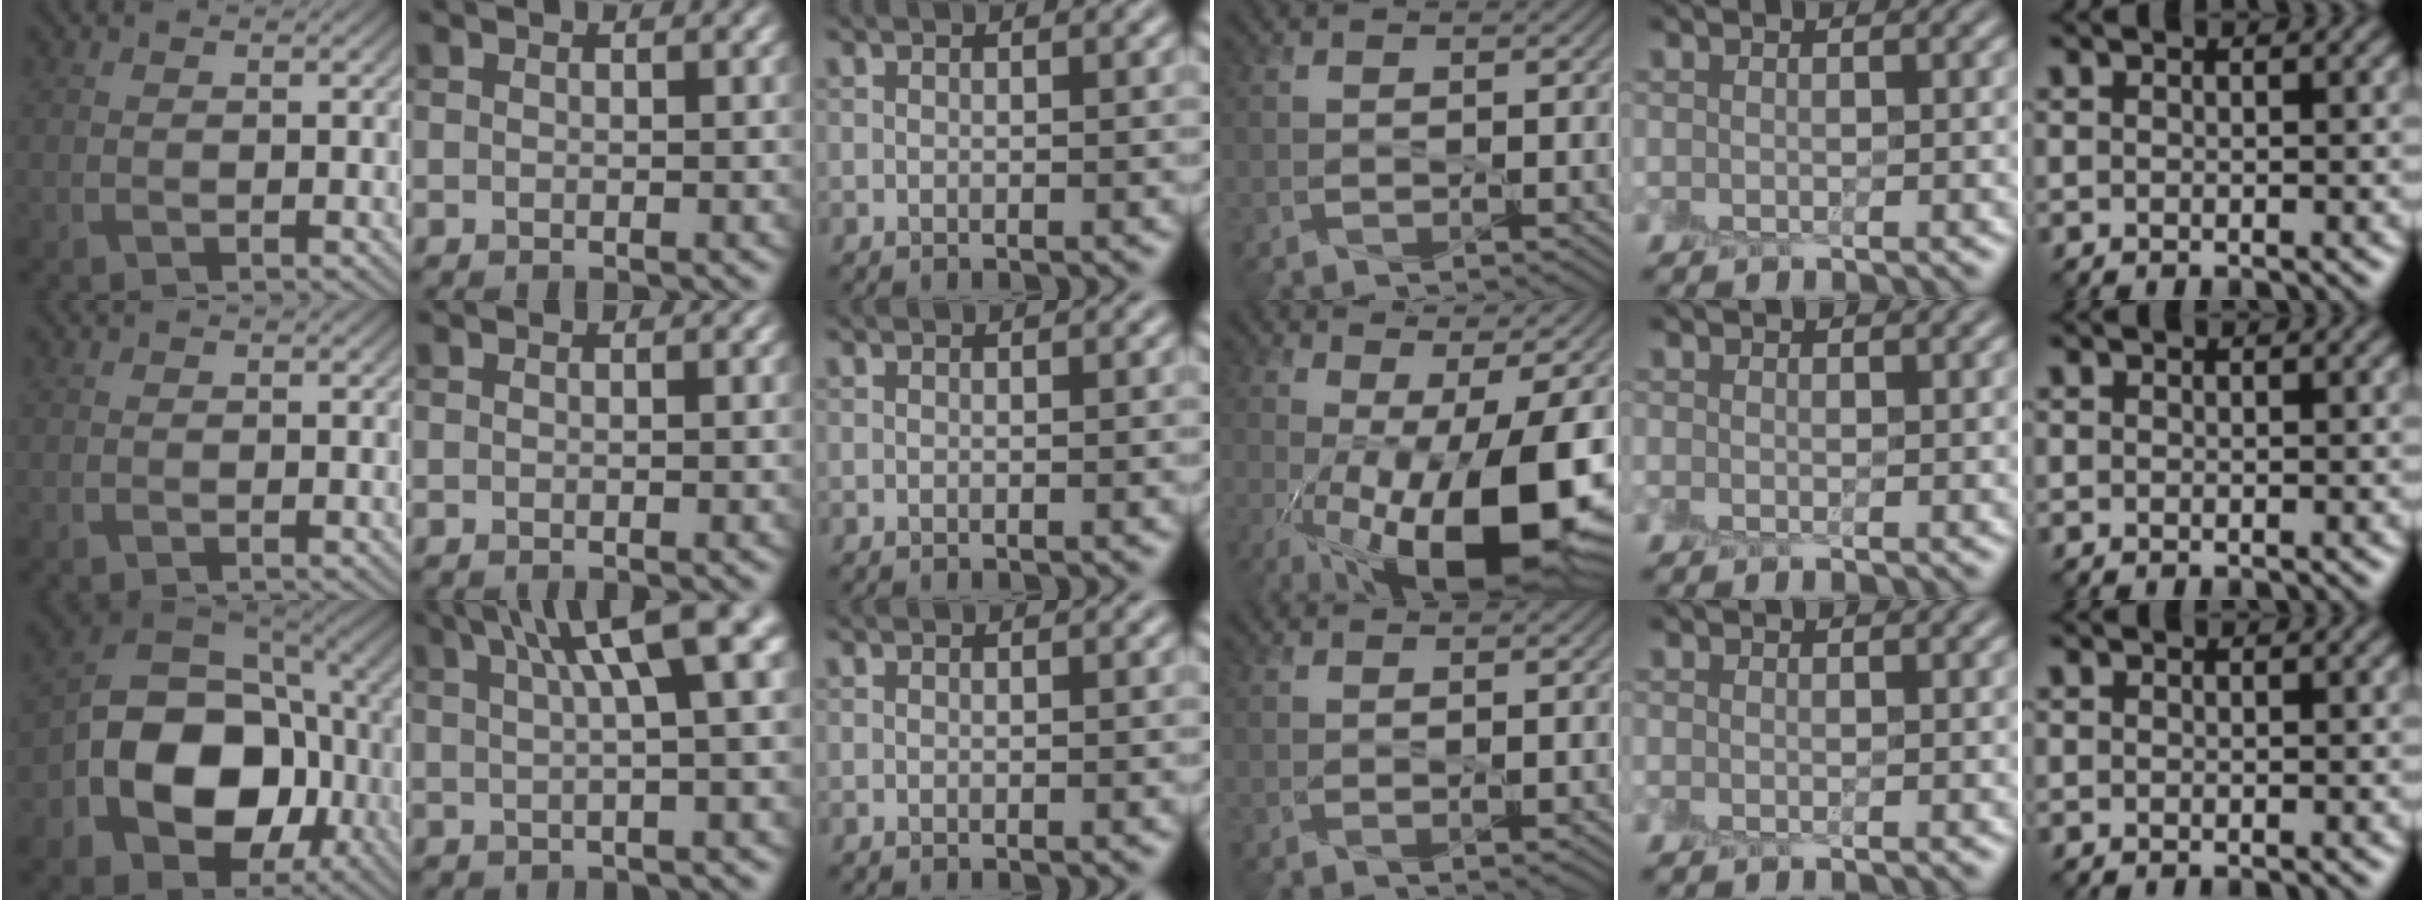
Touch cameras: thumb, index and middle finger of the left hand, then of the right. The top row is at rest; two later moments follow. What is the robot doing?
{"motion": "peel", "object": "envelope seal"}